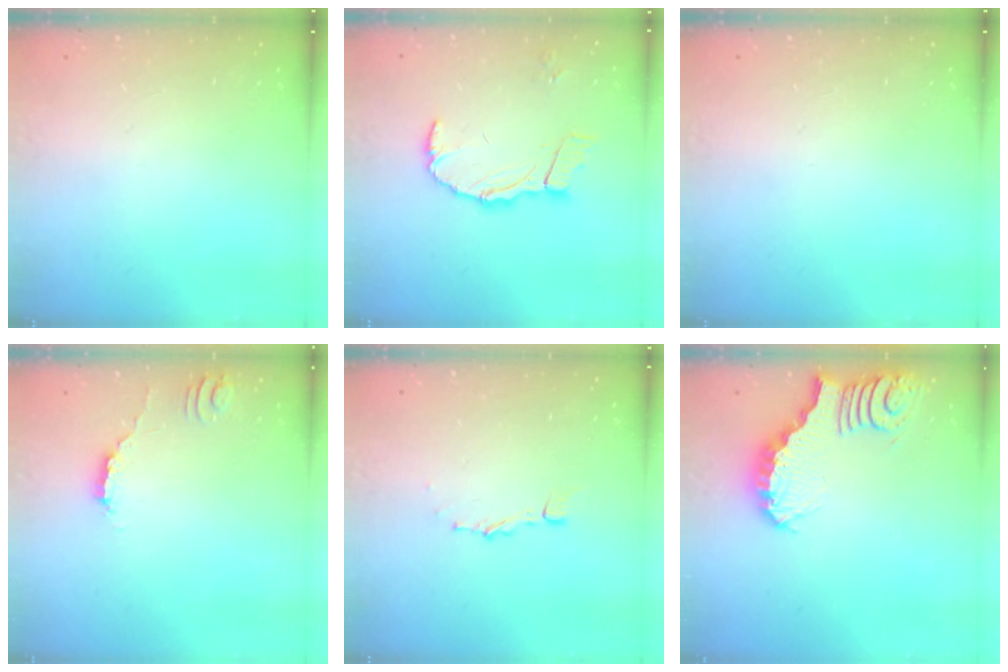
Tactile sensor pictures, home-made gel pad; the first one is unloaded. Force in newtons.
{"total": 8.9, "press": 8.9, "slide": 0.6}
{"total": 0.0}
{"total": 2.9, "press": 2.8, "slide": 0.4}
{"total": 2.6, "press": 2.6, "slide": 0.2}
{"total": 3.9, "press": 3.9, "slide": 0.6}